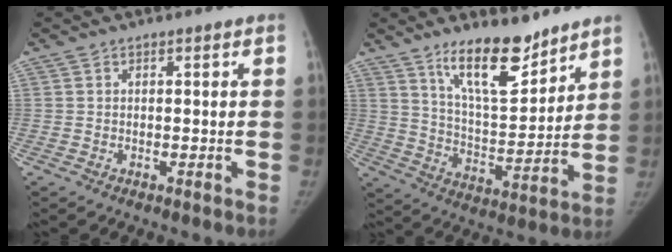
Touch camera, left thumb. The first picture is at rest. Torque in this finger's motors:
{"motor_torque": [0.67, -0.28, 1.14, -1.24, 0.17]}